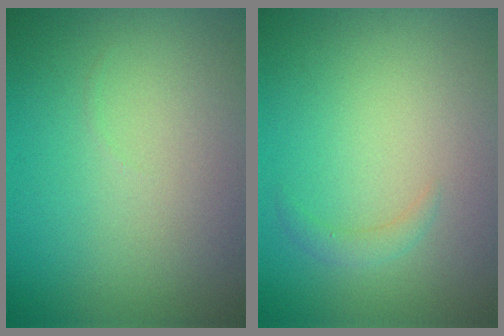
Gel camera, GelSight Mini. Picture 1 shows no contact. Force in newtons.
{"total": 1.1, "press": 1.1, "slide": 0.0}